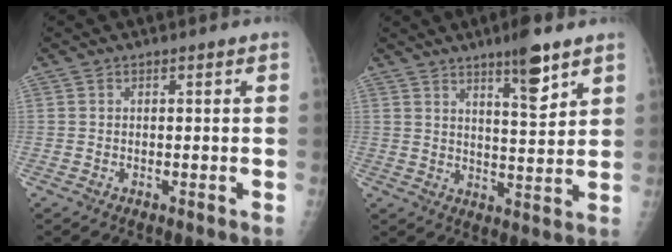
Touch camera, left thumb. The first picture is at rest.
{"total": 8.4, "force": [5.5, 1.6, 6.1], "torque": [-0.084, -0.038, 0.088]}